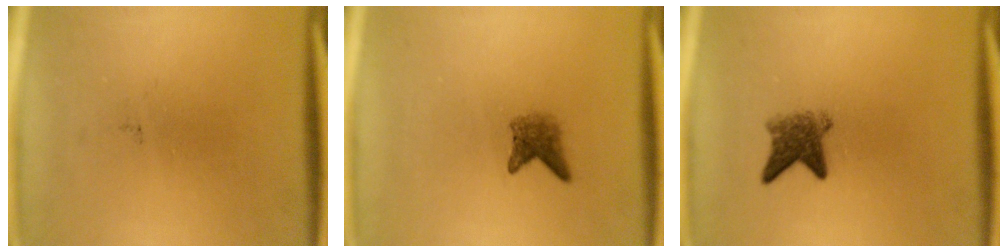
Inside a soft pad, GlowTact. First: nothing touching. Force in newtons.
{"total": 2.4}
{"total": 3.8}